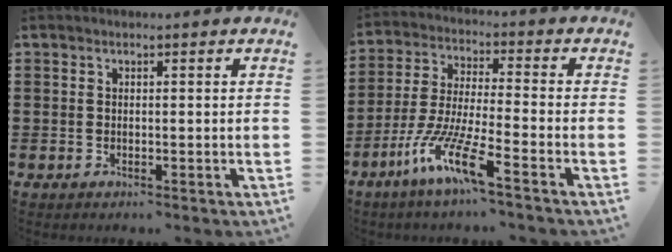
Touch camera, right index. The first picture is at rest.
{"total": 11.1, "force": [-7.9, 0.5, 7.8], "torque": [-0.187, -0.013, -0.163]}